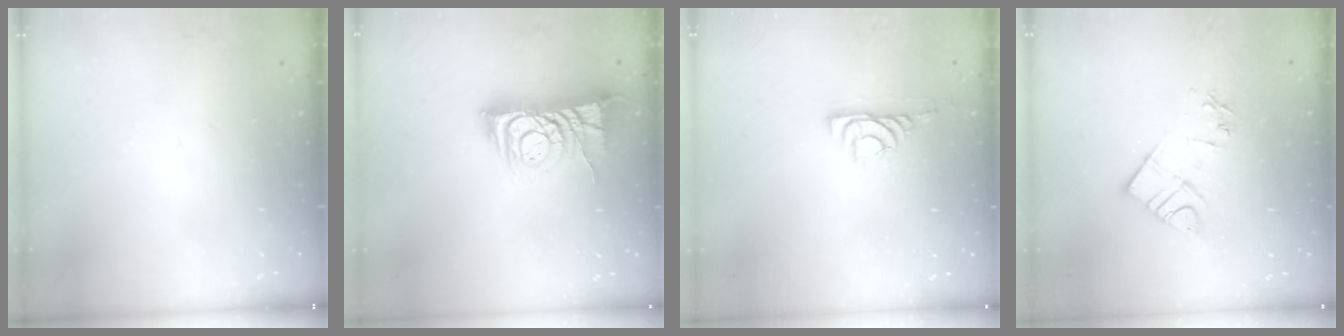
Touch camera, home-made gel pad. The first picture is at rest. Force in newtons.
{"total": 9.4, "press": 9.4, "slide": 1.0}
{"total": 5.4, "press": 5.4, "slide": 0.7}
{"total": 8.6, "press": 8.6, "slide": 0.8}